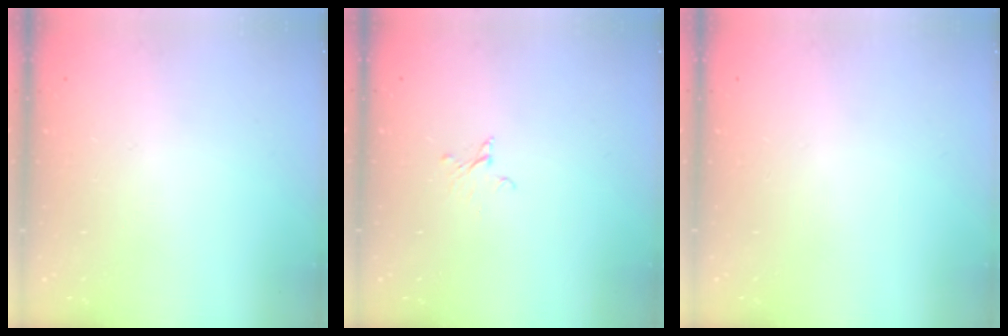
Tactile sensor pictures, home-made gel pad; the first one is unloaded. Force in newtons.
{"total": 2.0, "press": 2.0, "slide": 0.1}
{"total": 0.0}